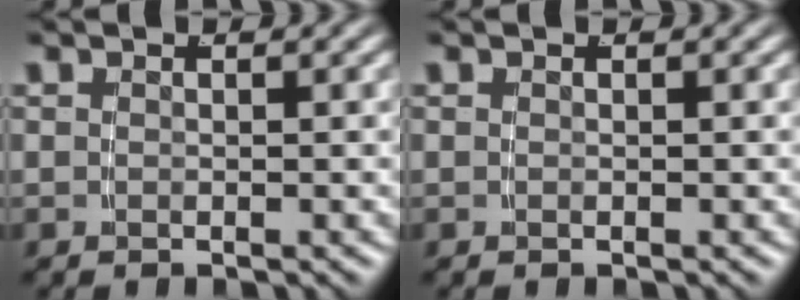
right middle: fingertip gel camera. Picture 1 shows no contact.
{"total": 0.0}